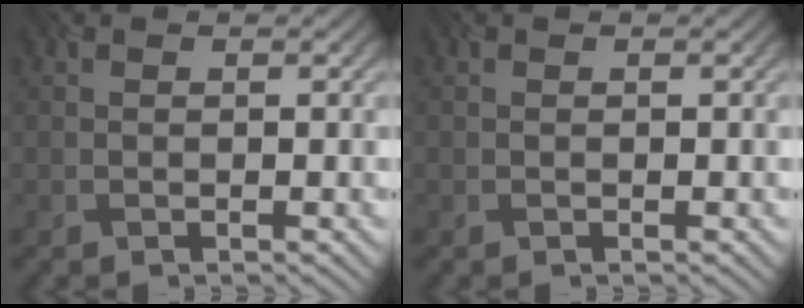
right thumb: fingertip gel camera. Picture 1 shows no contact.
{"total": 0.0}